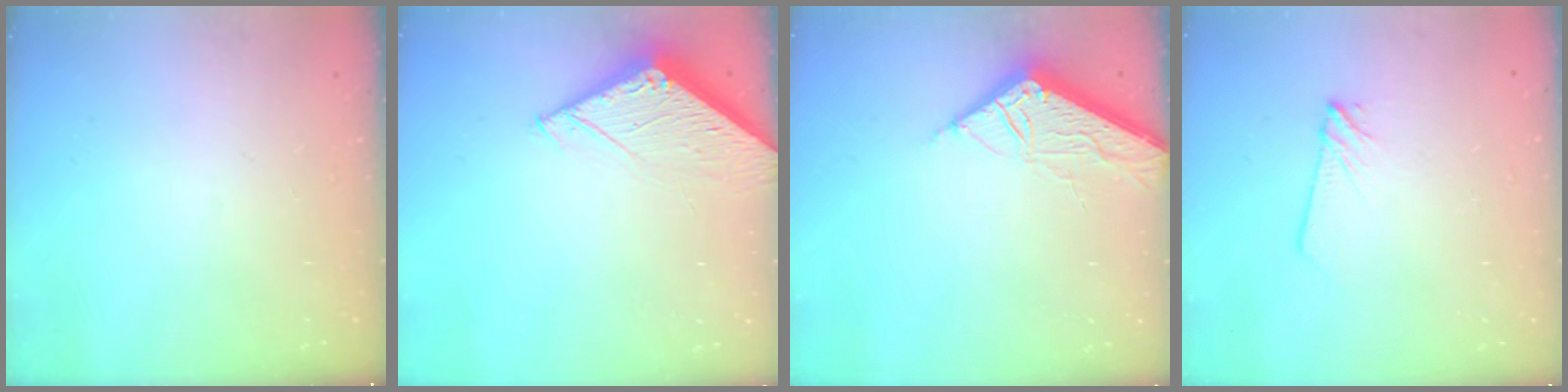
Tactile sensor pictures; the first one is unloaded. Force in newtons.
{"total": 5.0, "press": 4.9, "slide": 0.5}
{"total": 6.8, "press": 6.8, "slide": 0.7}
{"total": 3.8, "press": 3.7, "slide": 0.6}